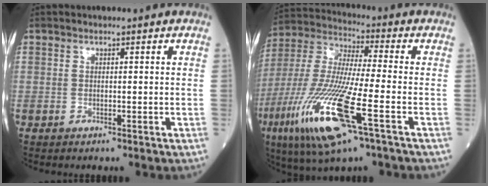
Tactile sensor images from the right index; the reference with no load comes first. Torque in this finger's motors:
{"motor_torque": [1.16, -0.98, 1.05, 0.21]}